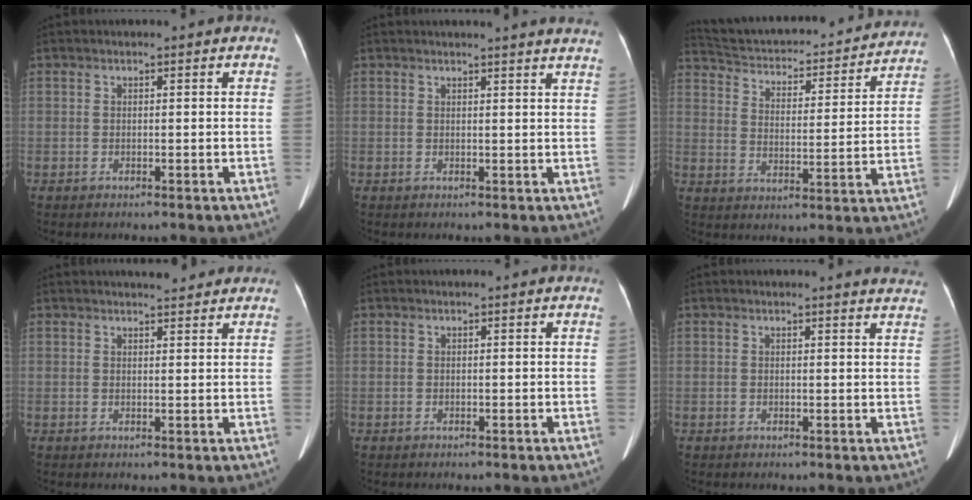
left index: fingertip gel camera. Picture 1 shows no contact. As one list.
[{"total": 7.9, "force": [7.4, -0.6, 2.6], "torque": [-0.028, -0.009, 0.062]}, {"total": 23.2, "force": [21.3, 5.0, 7.5], "torque": [-0.129, -0.007, 0.288]}, {"total": 4.3, "force": [4.0, 0.9, 1.4], "torque": [-0.020, 0.011, 0.049]}, {"total": 0.0}, {"total": 4.1, "force": [4.0, 0.2, 0.6], "torque": [-0.006, -0.016, 0.018]}]